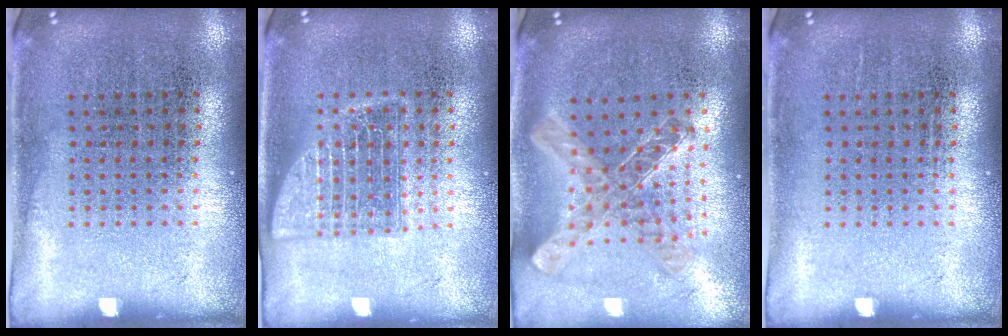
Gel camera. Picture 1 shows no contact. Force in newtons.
{"total": 2.1, "press": 2.0, "slide": 0.3}
{"total": 1.1, "press": 1.0, "slide": 0.3}
{"total": 0.0}